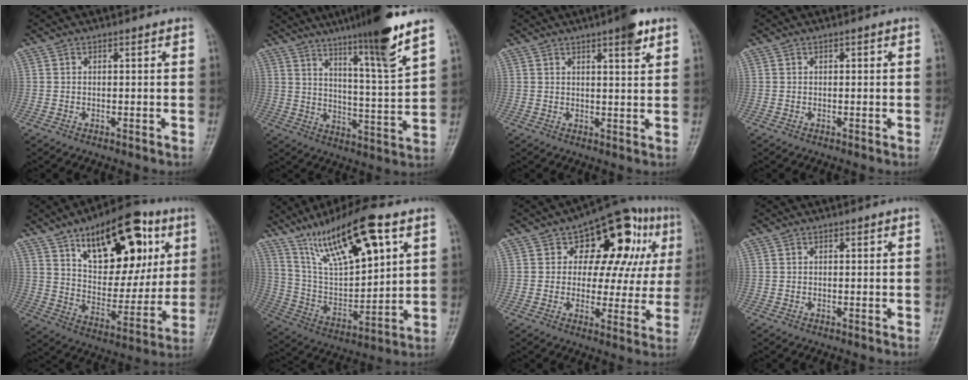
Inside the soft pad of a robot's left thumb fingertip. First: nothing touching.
{"total": 15.1, "force": [10.4, 0.0, 11.0], "torque": [-0.166, -0.058, 0.165]}
{"total": 5.1, "force": [3.0, 0.9, 4.0], "torque": [-0.050, -0.014, 0.039]}
{"total": 0.0}
{"total": 23.8, "force": [10.4, 12.2, 17.5], "torque": [-0.208, -0.029, 0.168]}
{"total": 19.9, "force": [10.8, 6.1, 15.6], "torque": [-0.247, -0.032, 0.209]}
{"total": 17.0, "force": [5.8, 10.3, 12.3], "torque": [-0.088, 0.010, 0.069]}
{"total": 0.0}